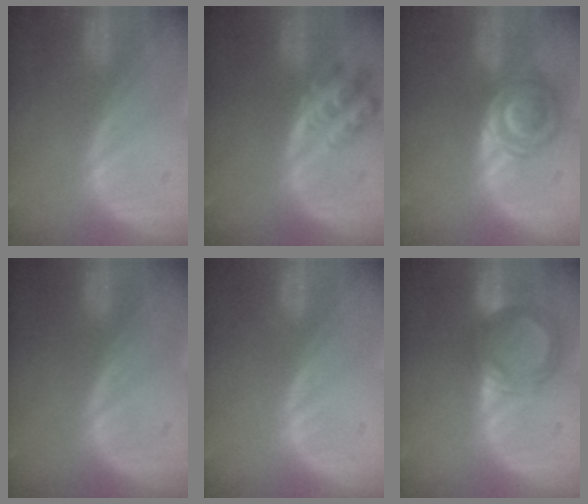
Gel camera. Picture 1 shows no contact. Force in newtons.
{"total": 4.5, "press": 4.5, "slide": 0.6}
{"total": 6.8, "press": 5.9, "slide": 3.5}
{"total": 0.0}
{"total": 0.0}
{"total": 5.5, "press": 5.5, "slide": 0.7}